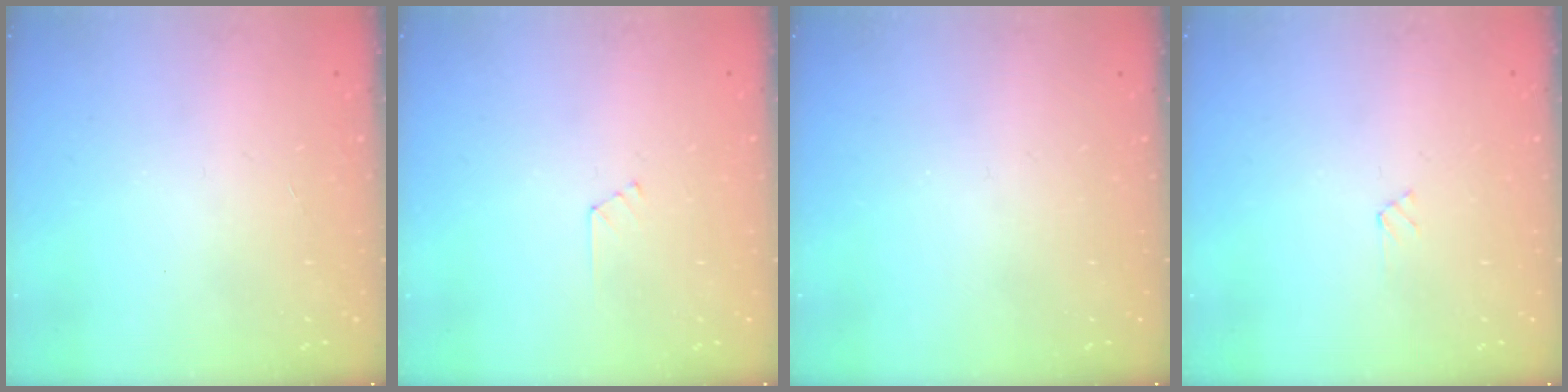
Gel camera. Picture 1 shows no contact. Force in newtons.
{"total": 4.9, "press": 4.9, "slide": 0.5}
{"total": 0.0}
{"total": 2.7, "press": 2.7, "slide": 0.3}